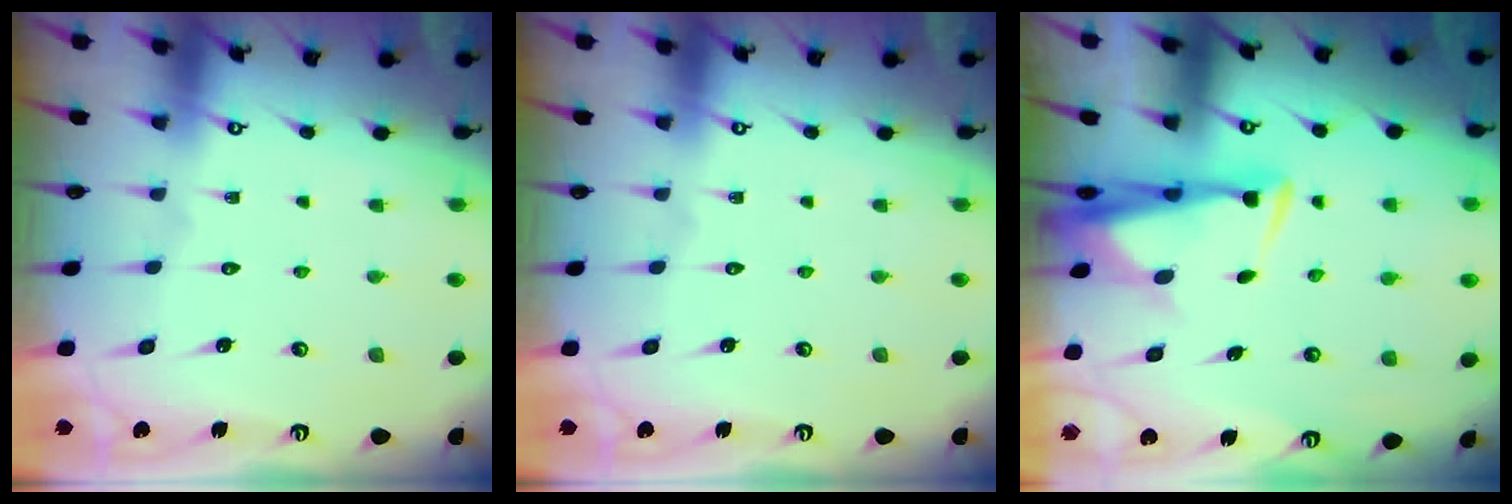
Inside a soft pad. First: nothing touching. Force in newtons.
{"total": 0.0}
{"total": 4.6, "press": 4.4, "slide": 1.1}